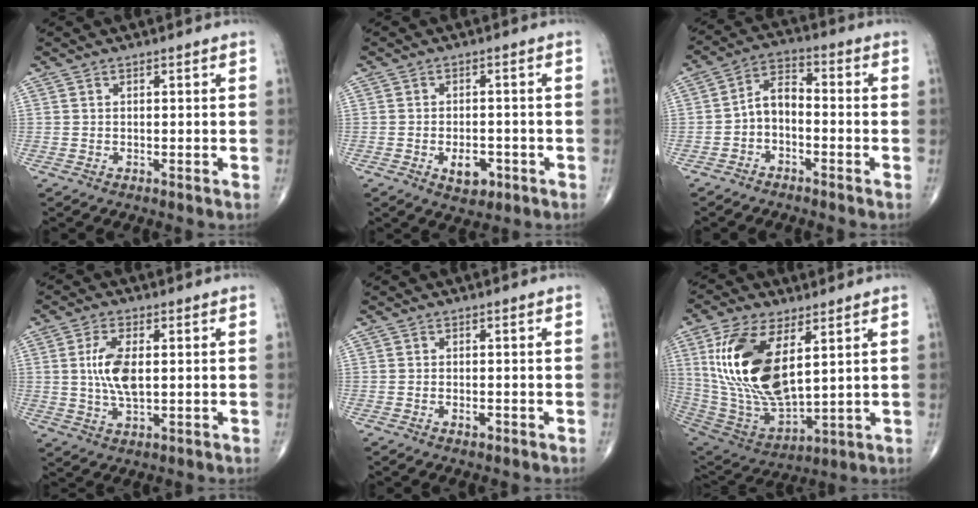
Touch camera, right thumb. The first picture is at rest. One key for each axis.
{"total": 4.8, "fx": -1.9, "fy": 2.8, "fz": 3.4, "tx": -0.039, "ty": 0.005, "tz": -0.024}
{"total": 5.7, "fx": -2.0, "fy": 3.4, "fz": 4.2, "tx": -0.069, "ty": 0.034, "tz": -0.048}
{"total": 7.6, "fx": 0.8, "fy": 3.4, "fz": 6.8, "tx": -0.141, "ty": -0.006, "tz": 0.017}
{"total": 1.3, "fx": -0.6, "fy": 0.6, "fz": 1.0, "tx": -0.016, "ty": 0.001, "tz": -0.010}
{"total": 21.2, "fx": 6.1, "fy": 10.0, "fz": 17.6, "tx": -0.346, "ty": -0.031, "tz": 0.127}